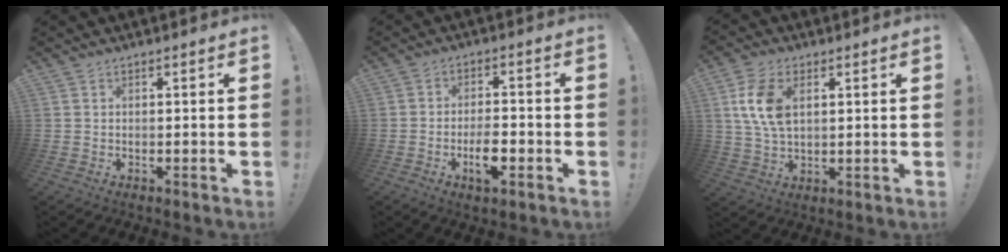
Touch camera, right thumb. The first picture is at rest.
{"total": 6.7, "force": [-2.8, 3.3, 5.1], "torque": [-0.081, 0.011, -0.048]}
{"total": 11.1, "force": [3.3, 6.8, 8.1], "torque": [-0.158, 0.001, 0.061]}